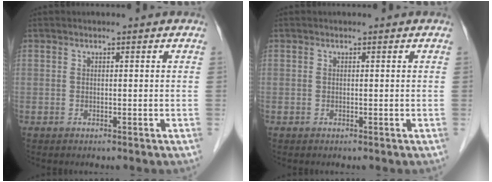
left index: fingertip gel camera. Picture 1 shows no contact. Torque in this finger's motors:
{"motor_torque": [0.00, 0.00, 0.00, 0.00]}